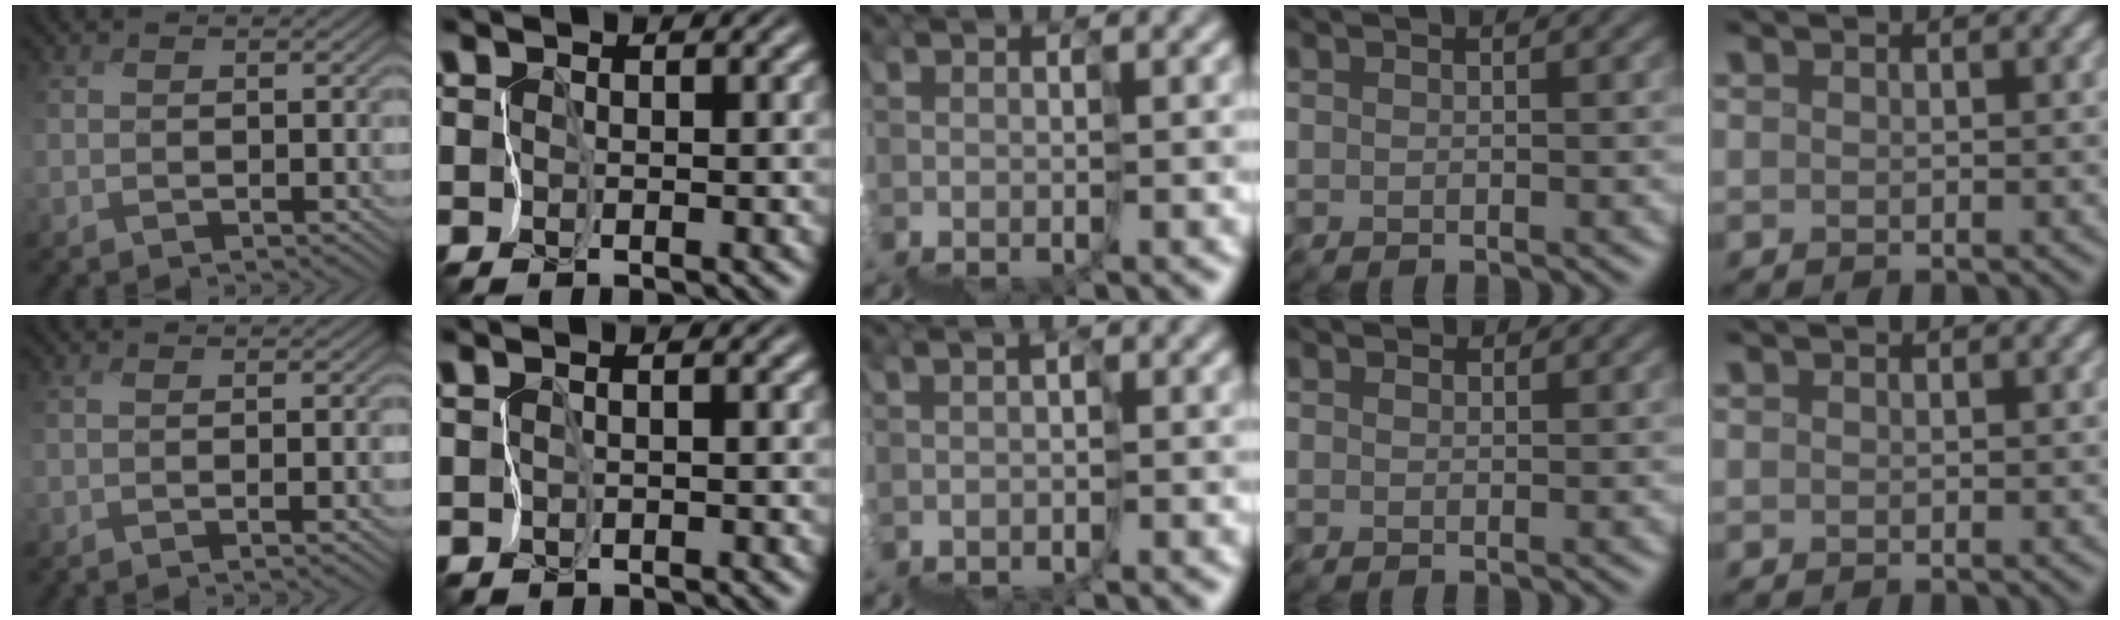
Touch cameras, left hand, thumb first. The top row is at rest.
{"thumb": {"total": 1.5, "force": [-0.4, -0.4, 1.4], "torque": [-0.026, 0.007, -0.003]}, "index": {"total": 0.6, "force": [-0.3, -0.5, -0.1], "torque": [-0.007, -0.005, 0.000]}, "middle": {"total": 0.8, "force": [-0.6, 0.4, -0.2], "torque": [0.005, -0.005, -0.016]}, "ring": {"total": 0.5, "force": [0.3, 0.4, 0.1], "torque": [0.000, 0.004, 0.001]}}